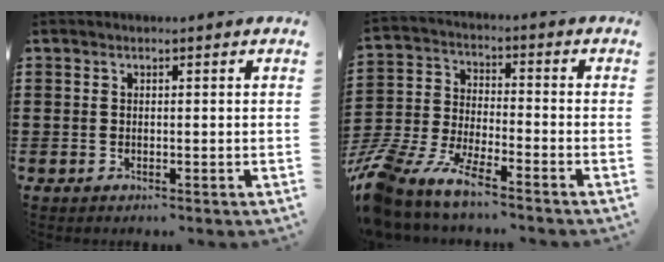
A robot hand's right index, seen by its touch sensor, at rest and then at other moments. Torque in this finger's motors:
{"motor_torque": [2.14, 0.00, 1.05, 0.21]}